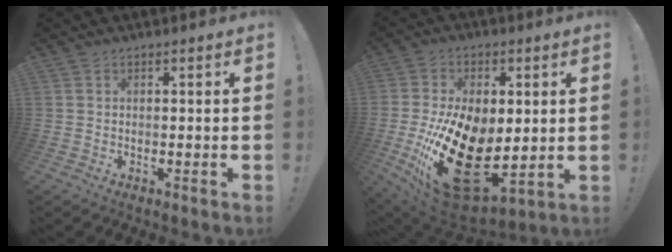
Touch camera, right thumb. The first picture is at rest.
{"total": 25.8, "force": [-4.4, 15.5, 20.1], "torque": [-0.371, 0.012, -0.050]}